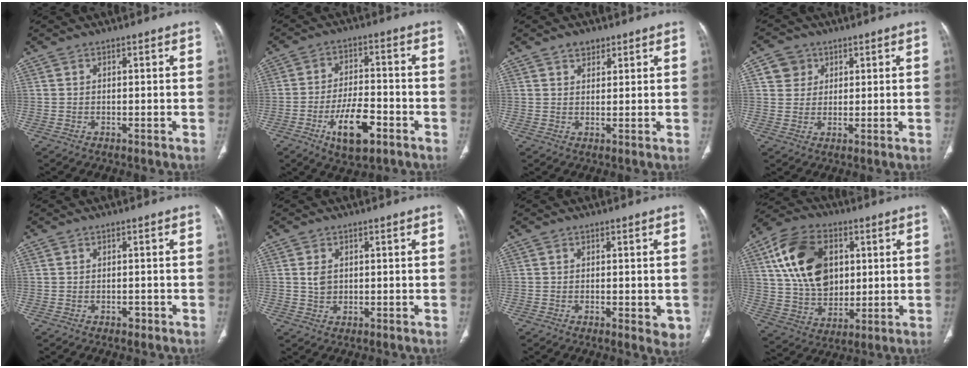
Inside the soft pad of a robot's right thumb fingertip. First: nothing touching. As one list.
[{"total": 10.9, "force": [-5.2, 4.7, 8.4], "torque": [-0.144, 0.023, -0.083]}, {"total": 2.7, "force": [1.8, 1.7, 1.1], "torque": [-0.003, -0.010, 0.028]}, {"total": 4.6, "force": [1.8, 4.2, 0.7], "torque": [0.009, -0.003, 0.030]}, {"total": 1.0, "force": [-0.6, 0.7, 0.4], "torque": [0.000, 0.002, -0.009]}, {"total": 2.4, "force": [0.4, 1.8, 1.5], "torque": [-0.023, -0.004, 0.012]}, {"total": 4.3, "force": [-0.9, 1.9, 3.8], "torque": [-0.035, -0.008, -0.010]}, {"total": 17.4, "force": [4.6, 11.9, 11.8], "torque": [-0.184, -0.004, 0.086]}]